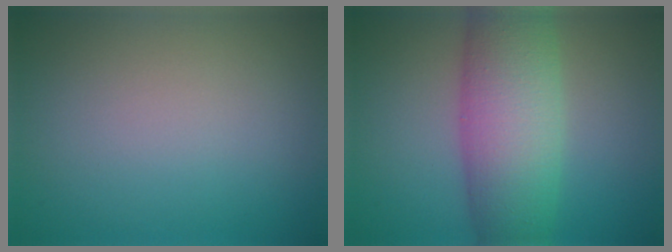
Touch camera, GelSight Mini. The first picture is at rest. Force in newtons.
{"total": 8.5, "press": 8.5, "slide": 0.0}